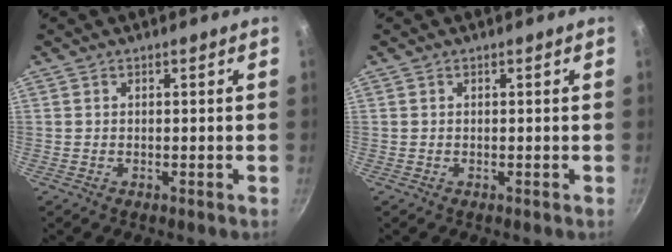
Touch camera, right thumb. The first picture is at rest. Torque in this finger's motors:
{"motor_torque": [-0.01, 0.00, 0.11, 0.05, 0.00]}